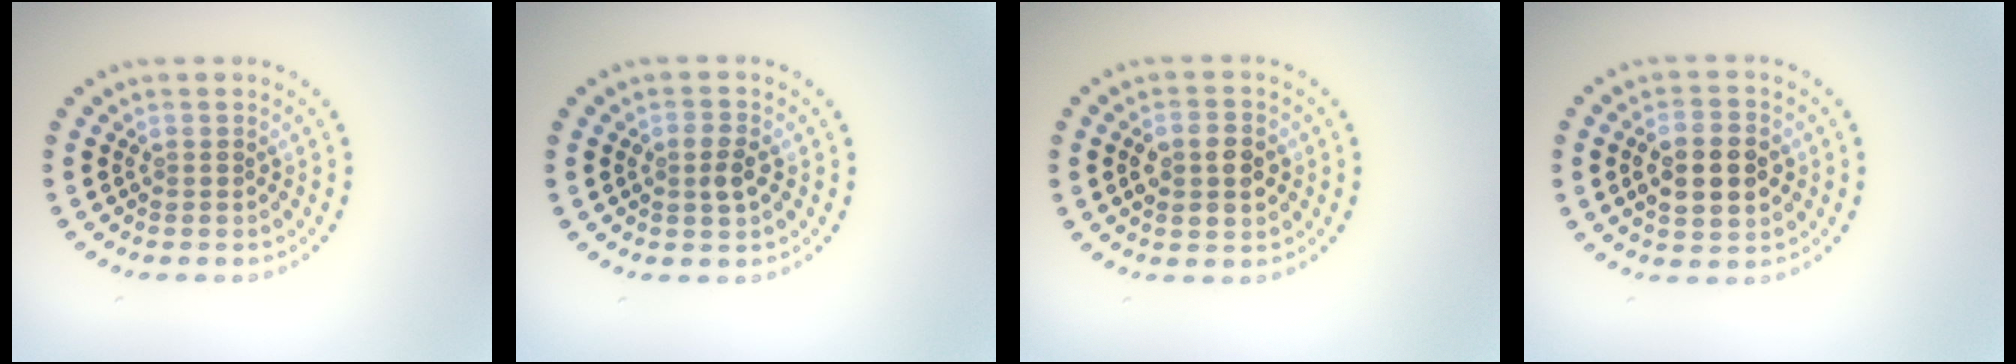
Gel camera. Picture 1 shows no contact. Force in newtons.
{"total": 1.9, "press": 1.9, "slide": 0.2}
{"total": 3.6, "press": 3.6, "slide": 0.2}
{"total": 5.2, "press": 5.2, "slide": 0.2}